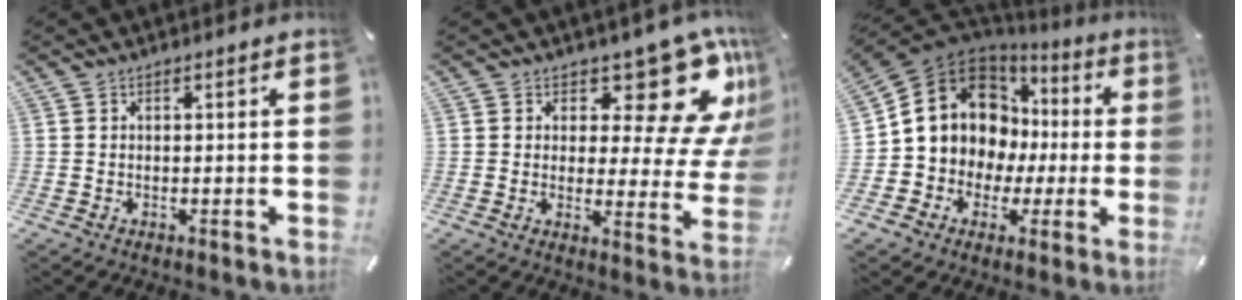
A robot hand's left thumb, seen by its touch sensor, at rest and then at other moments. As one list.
[{"total": 16.7, "force": [10.0, 7.8, 10.8], "torque": [-0.125, -0.084, 0.165]}, {"total": 14.6, "force": [2.6, 13.2, 5.7], "torque": [-0.122, -0.014, 0.064]}]